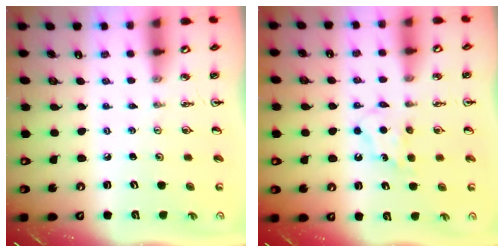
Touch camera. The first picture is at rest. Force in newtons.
{"total": 5.5, "press": 5.5, "slide": 0.6}